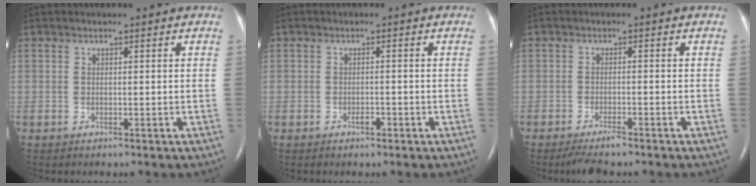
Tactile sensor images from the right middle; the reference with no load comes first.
{"total": 1.2, "force": [-0.7, 0.5, 0.7], "torque": [-0.013, 0.001, -0.010]}
{"total": 3.5, "force": [-2.9, 0.4, 2.0], "torque": [-0.042, -0.010, -0.048]}